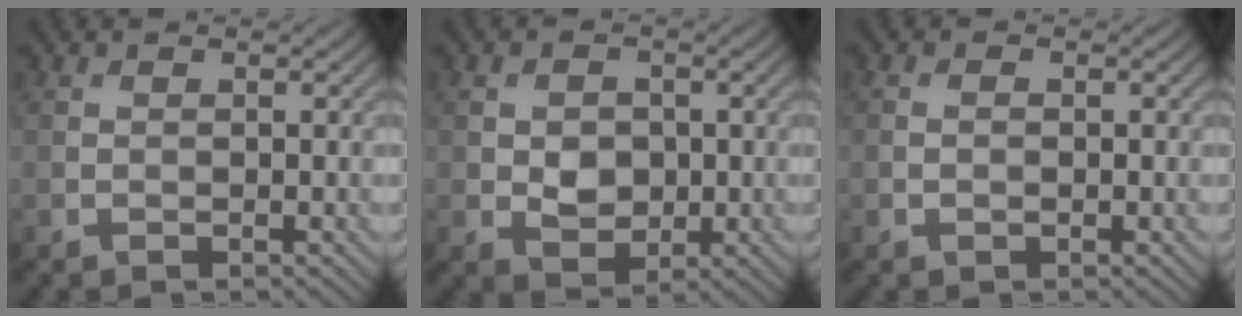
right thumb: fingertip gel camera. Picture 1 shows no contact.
{"total": 3.6, "force": [-0.2, 3.0, 2.1], "torque": [-0.040, -0.005, -0.007]}
{"total": 0.8, "force": [-0.2, 0.6, 0.5], "torque": [-0.009, -0.002, -0.004]}